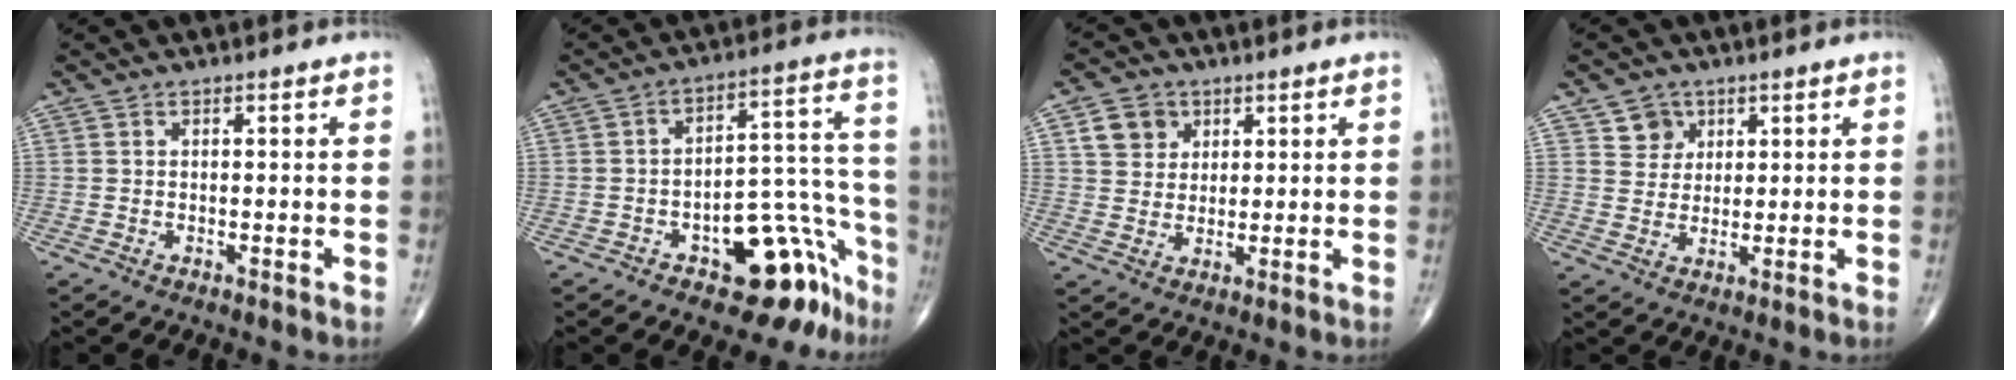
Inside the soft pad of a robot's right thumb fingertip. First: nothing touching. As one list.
[{"total": 15.5, "force": [-9.3, 7.6, 9.8], "torque": [-0.056, 0.107, -0.126]}, {"total": 6.1, "force": [2.5, 5.2, 2.1], "torque": [-0.014, -0.007, 0.045]}, {"total": 4.6, "force": [2.4, 3.9, 0.8], "torque": [0.009, -0.013, 0.042]}]